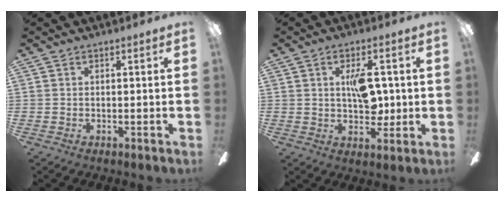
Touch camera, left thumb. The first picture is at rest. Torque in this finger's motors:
{"motor_torque": [0.40, 0.64, 1.06, -0.10, 0.03]}